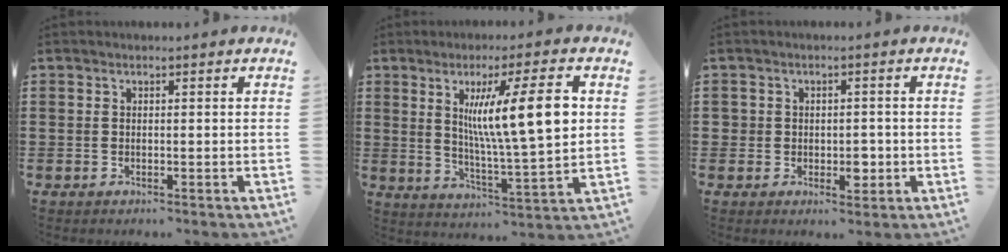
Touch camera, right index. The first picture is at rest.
{"total": 12.7, "force": [3.3, 1.8, 12.1], "torque": [-0.204, 0.001, 0.045]}
{"total": 3.0, "force": [-0.6, 2.3, 1.9], "torque": [-0.041, 0.004, -0.012]}